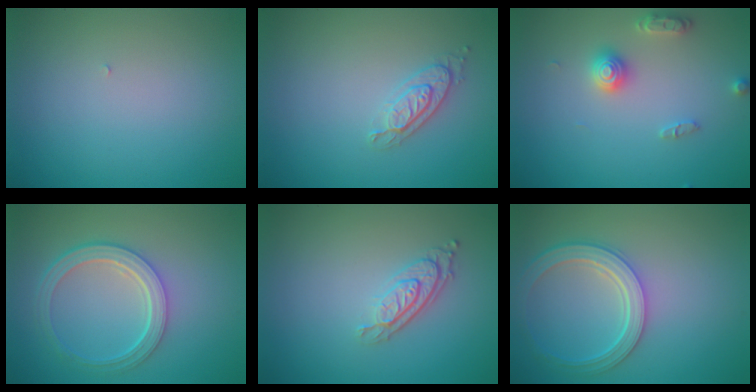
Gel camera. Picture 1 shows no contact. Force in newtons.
{"total": 2.1, "press": 2.0, "slide": 0.6}
{"total": 2.8, "press": 2.8, "slide": 0.3}
{"total": 4.7, "press": 3.5, "slide": 3.2}
{"total": 3.0, "press": 2.2, "slide": 2.0}
{"total": 4.4, "press": 3.6, "slide": 2.6}